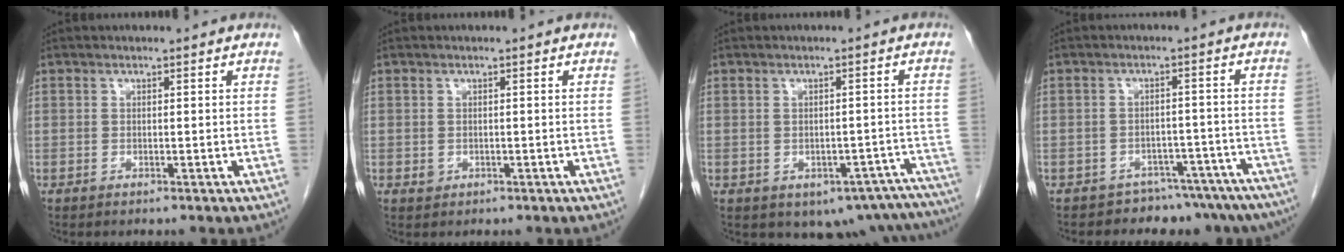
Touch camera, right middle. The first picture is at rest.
{"total": 0.9, "force": [-0.2, 0.8, 0.3], "torque": [-0.005, 0.002, 0.000]}
{"total": 12.0, "force": [-9.3, 6.4, 3.9], "torque": [-0.021, 0.025, -0.099]}
{"total": 10.9, "force": [-10.0, 4.4, 0.8], "torque": [0.013, 0.039, -0.113]}